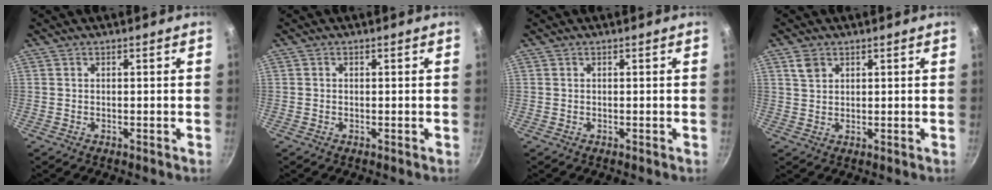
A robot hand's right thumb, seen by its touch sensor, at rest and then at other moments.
{"total": 0.0}
{"total": 0.0}
{"total": 2.9, "force": [1.5, 2.0, 1.4], "torque": [-0.017, -0.001, 0.030]}